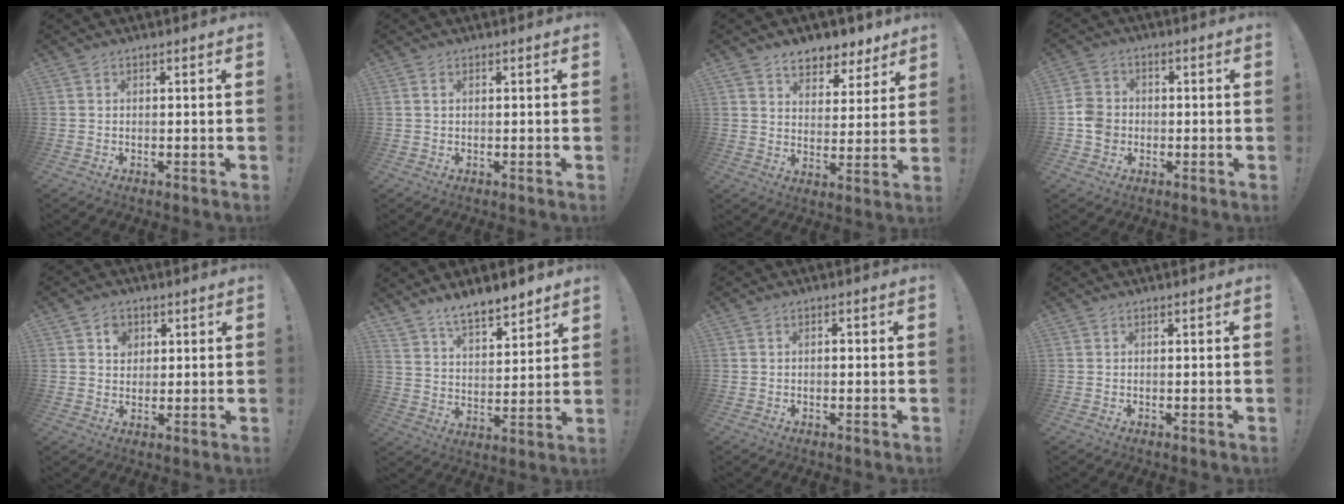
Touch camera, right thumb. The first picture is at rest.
{"total": 0.9, "force": [0.4, 0.4, 0.7], "torque": [-0.019, 0.005, 0.008]}
{"total": 8.0, "force": [6.1, 4.5, 2.7], "torque": [-0.034, -0.046, 0.112]}
{"total": 6.5, "force": [-1.4, 5.8, 2.6], "torque": [-0.045, 0.017, -0.024]}
{"total": 2.8, "force": [1.0, 2.3, 1.4], "torque": [-0.007, -0.002, 0.011]}
{"total": 9.5, "force": [8.4, 3.0, 3.2], "torque": [-0.057, -0.063, 0.160]}
{"total": 0.8, "force": [-0.5, 0.4, 0.5], "torque": [-0.009, 0.002, -0.011]}
{"total": 0.0}